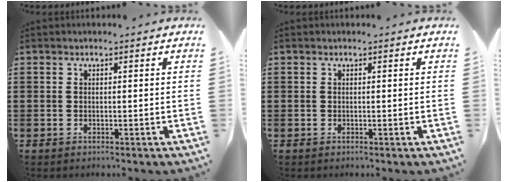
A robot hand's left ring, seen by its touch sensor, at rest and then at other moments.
{"total": 0.0}